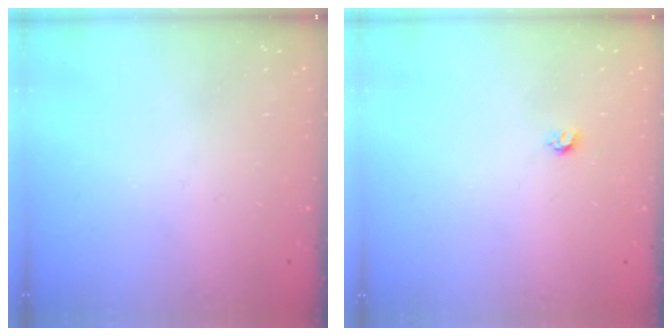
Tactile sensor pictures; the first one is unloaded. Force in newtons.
{"total": 3.2, "press": 3.2, "slide": 0.3}